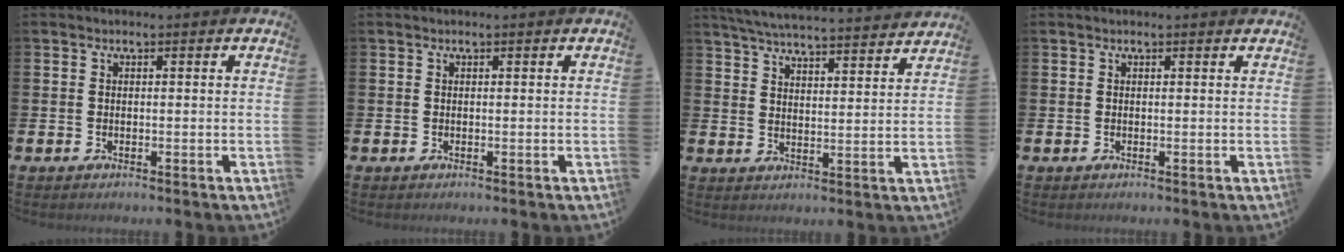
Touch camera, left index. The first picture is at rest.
{"total": 0.0}
{"total": 5.6, "force": [5.5, 0.1, 1.0], "torque": [-0.033, -0.044, 0.094]}
{"total": 0.0}